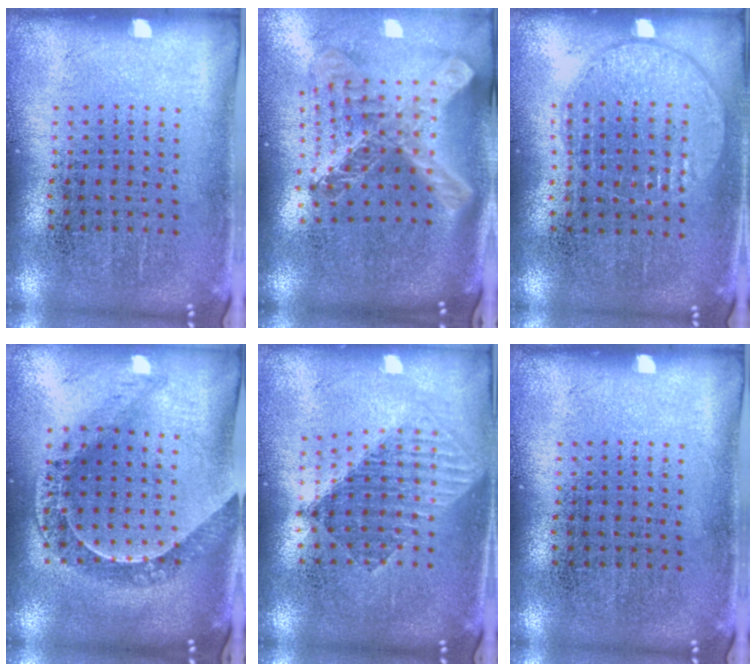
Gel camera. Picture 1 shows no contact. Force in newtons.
{"total": 2.8, "press": 2.0, "slide": 2.0}
{"total": 0.9, "press": 0.9, "slide": 0.3}
{"total": 1.1, "press": 1.1, "slide": 0.1}
{"total": 1.6, "press": 1.4, "slide": 0.7}
{"total": 0.0}